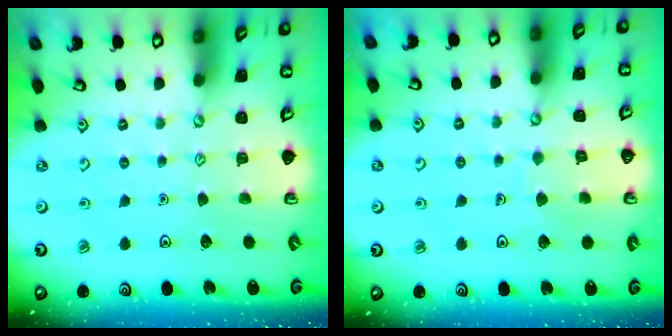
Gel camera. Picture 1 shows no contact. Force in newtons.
{"total": 4.5, "press": 4.5, "slide": 0.3}